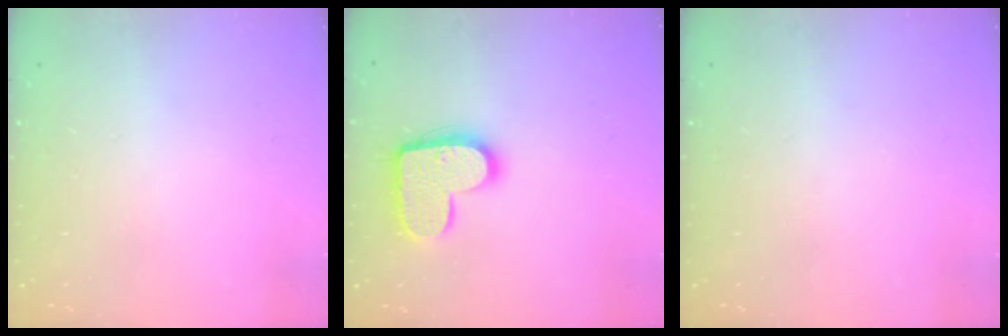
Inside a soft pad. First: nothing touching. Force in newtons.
{"total": 14.4, "press": 14.4, "slide": 0.7}
{"total": 0.0}